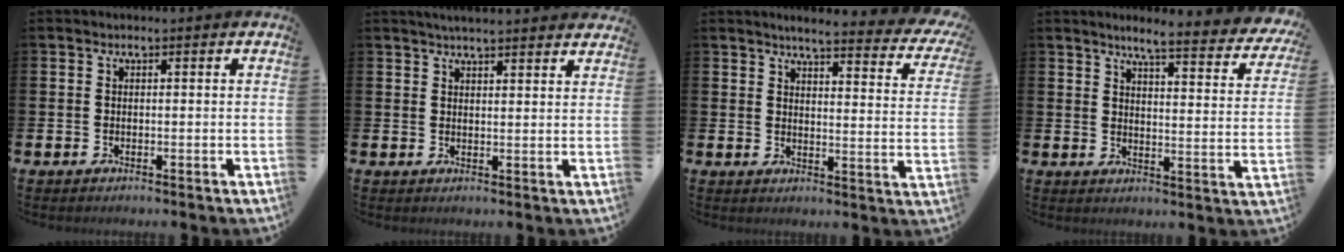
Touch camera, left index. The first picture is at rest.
{"total": 3.4, "force": [3.3, -0.1, 0.6], "torque": [-0.012, -0.014, 0.059]}
{"total": 3.9, "force": [3.6, 0.3, 1.5], "torque": [-0.032, -0.036, 0.053]}
{"total": 5.3, "force": [4.7, 0.3, 2.4], "torque": [-0.049, -0.040, 0.071]}